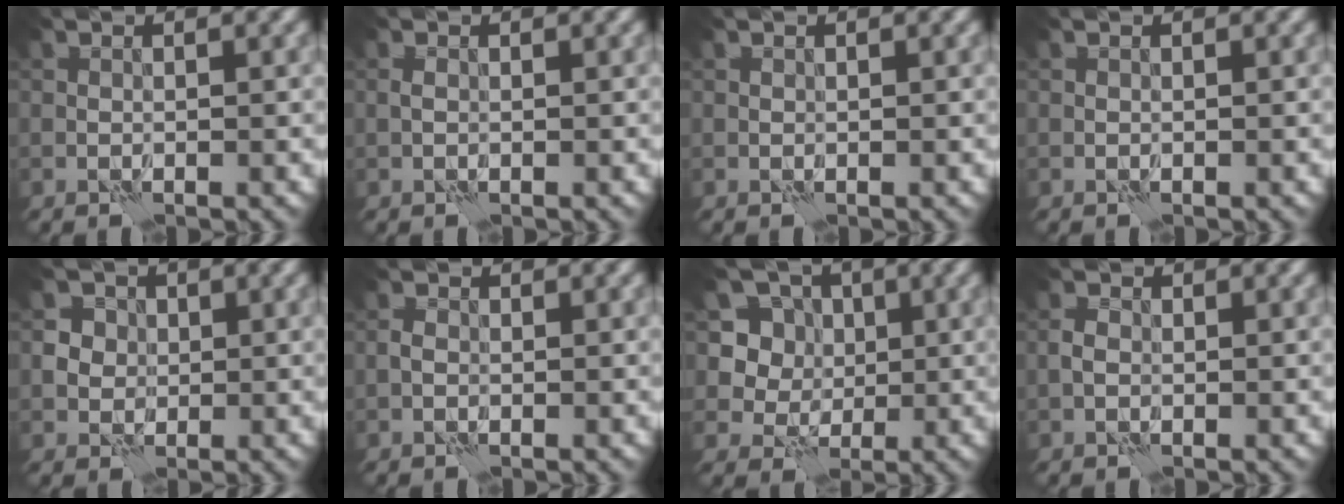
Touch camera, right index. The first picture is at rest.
{"total": 0.8, "force": [0.0, 0.6, 0.6], "torque": [-0.013, 0.002, -0.001]}
{"total": 0.0}
{"total": 0.0}
{"total": 3.8, "force": [1.1, 3.3, 1.4], "torque": [-0.015, 0.009, 0.011]}
{"total": 1.0, "force": [-0.2, 0.8, 0.5], "torque": [-0.010, 0.001, -0.008]}
{"total": 5.9, "force": [1.6, 5.2, 2.2], "torque": [-0.045, -0.003, 0.028]}
{"total": 1.4, "force": [-0.2, 1.1, 0.8], "torque": [-0.017, 0.003, -0.008]}